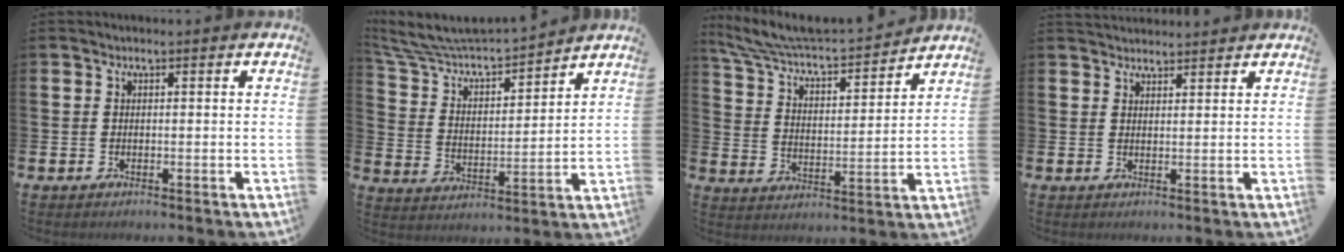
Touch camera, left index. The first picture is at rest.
{"total": 6.8, "force": [6.5, 1.3, 1.1], "torque": [-0.060, -0.054, 0.110]}
{"total": 7.0, "force": [6.8, 1.3, 1.4], "torque": [-0.065, -0.055, 0.114]}
{"total": 2.4, "force": [2.4, 0.5, -0.1], "torque": [0.009, -0.013, 0.042]}